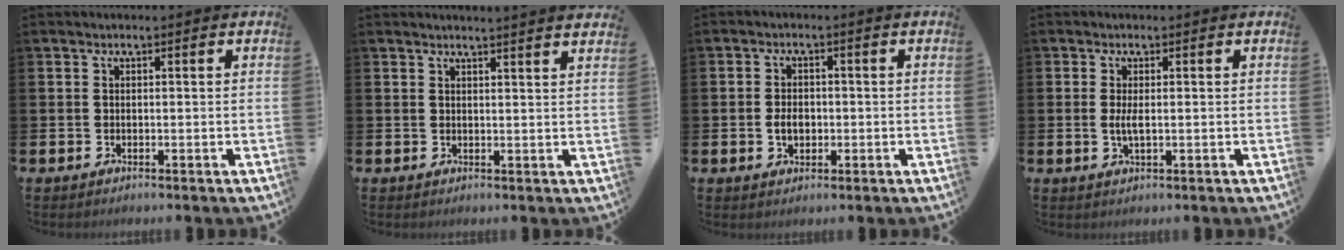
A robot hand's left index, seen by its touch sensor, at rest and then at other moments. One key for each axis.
{"total": 2.1, "fx": 2.1, "fy": -0.5, "fz": -0.1, "tx": 0.003, "ty": -0.012, "tz": 0.038}
{"total": 2.8, "fx": -0.4, "fy": 2.0, "fz": 1.9, "tx": -0.021, "ty": -0.002, "tz": -0.013}
{"total": 1.9, "fx": 0.0, "fy": 0.5, "fz": 1.9, "tx": -0.034, "ty": -0.002, "tz": -0.001}